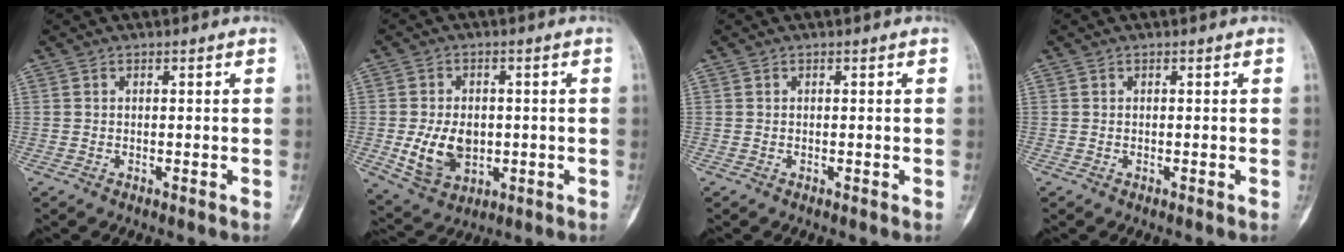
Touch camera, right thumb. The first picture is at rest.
{"total": 9.7, "force": [-1.1, 6.9, 6.7], "torque": [-0.095, -0.004, -0.004]}
{"total": 0.0}
{"total": 0.0}